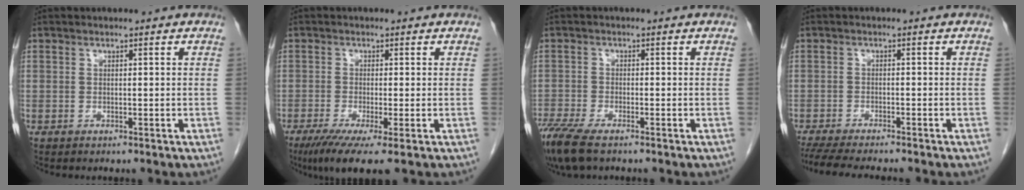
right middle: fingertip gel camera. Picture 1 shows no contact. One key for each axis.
{"total": 6.3, "fx": -3.5, "fy": 0.5, "fz": 5.2, "tx": -0.083, "ty": -0.017, "tz": -0.060}
{"total": 6.7, "fx": -5.0, "fy": 1.5, "fz": 4.1, "tx": -0.085, "ty": -0.017, "tz": -0.091}
{"total": 10.1, "fx": -8.8, "fy": 1.1, "fz": 4.8, "tx": -0.067, "ty": -0.016, "tz": -0.133}